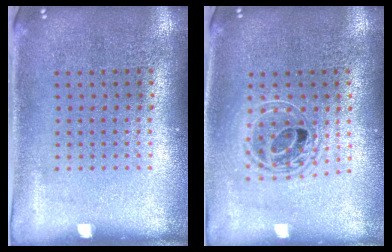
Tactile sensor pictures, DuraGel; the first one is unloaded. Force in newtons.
{"total": 1.6, "press": 1.4, "slide": 0.8}